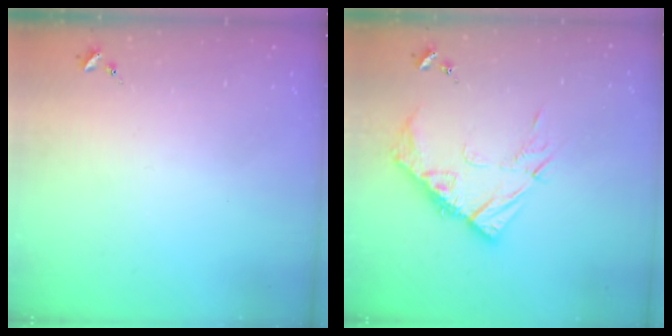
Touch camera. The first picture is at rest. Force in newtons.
{"total": 12.2, "press": 12.1, "slide": 0.9}